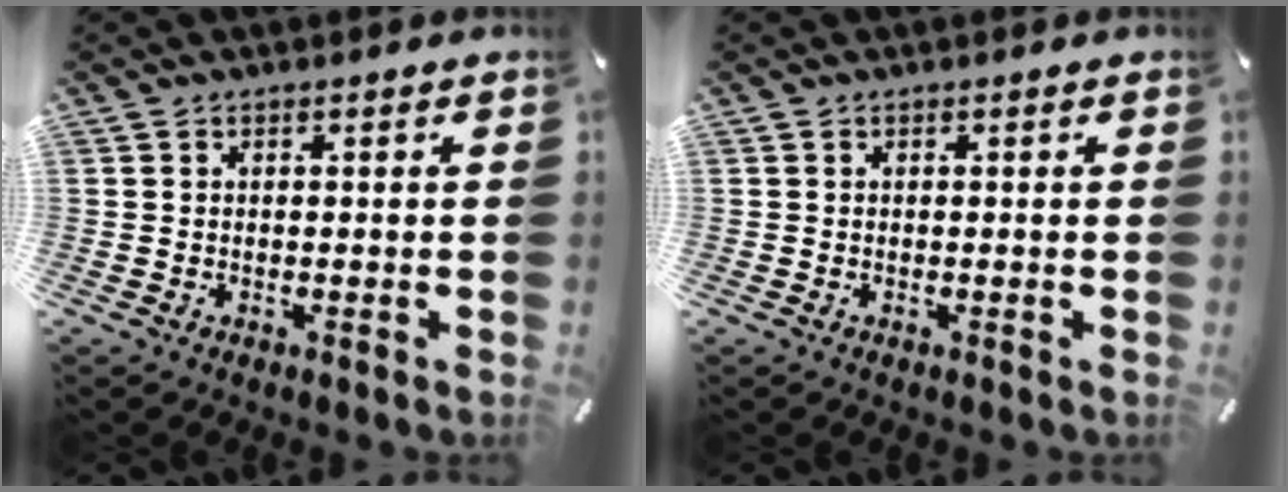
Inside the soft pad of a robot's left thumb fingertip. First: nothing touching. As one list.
[{"total": 0.0}]